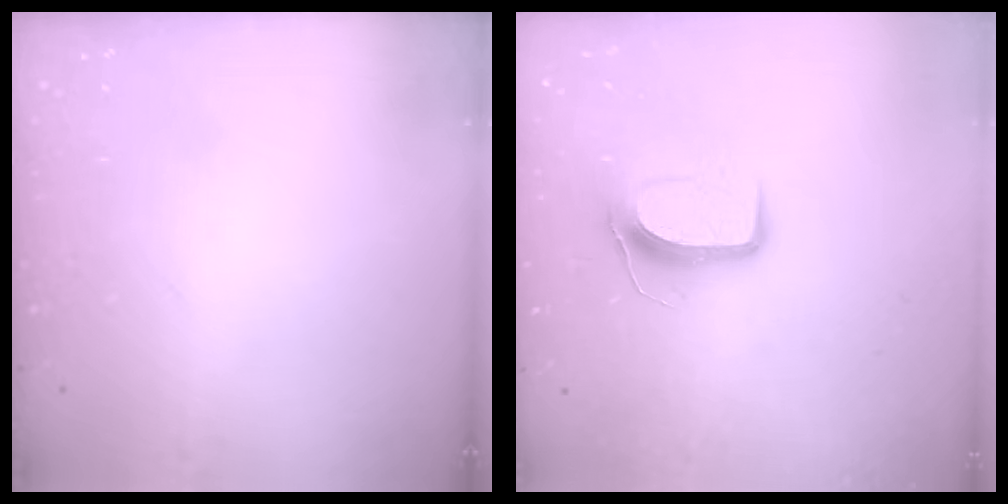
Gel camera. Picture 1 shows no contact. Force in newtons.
{"total": 8.8, "press": 8.8, "slide": 0.8}